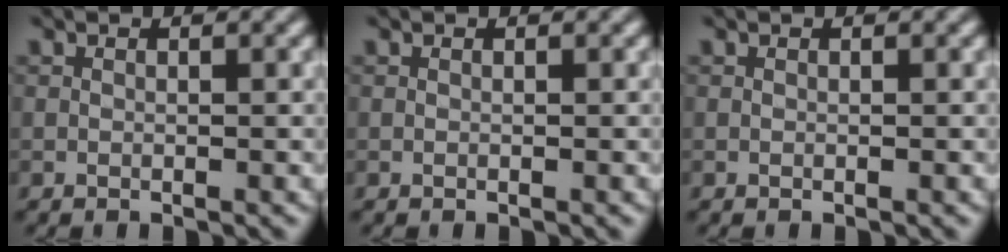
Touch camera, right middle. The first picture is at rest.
{"total": 0.0}
{"total": 0.0}